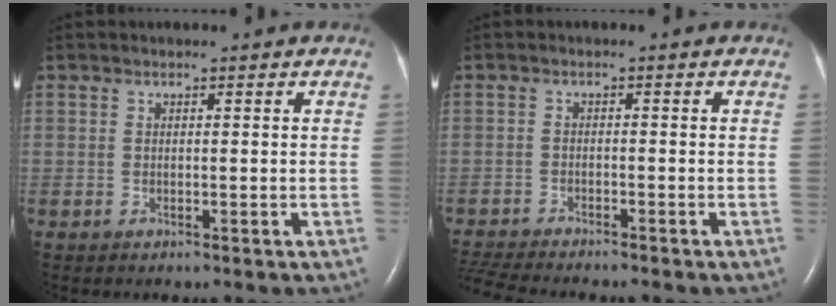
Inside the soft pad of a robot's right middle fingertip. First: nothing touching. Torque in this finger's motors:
{"motor_torque": [0.59, -0.67, 0.22, 0.07]}